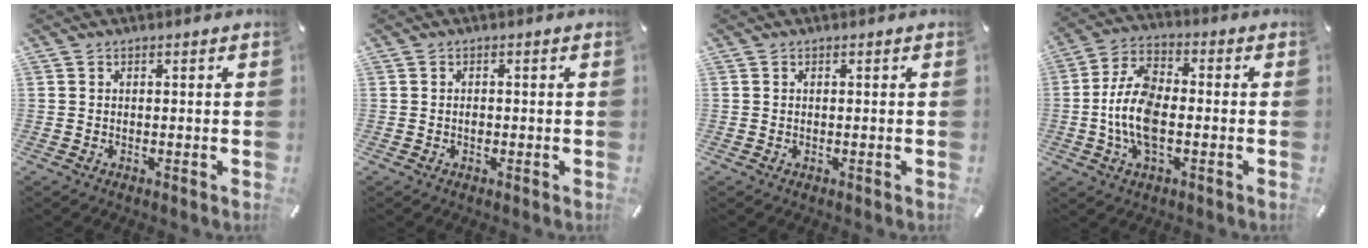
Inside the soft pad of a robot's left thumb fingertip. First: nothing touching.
{"total": 1.1, "force": [-0.3, 0.8, 0.8], "torque": [-0.017, 0.001, -0.006]}
{"total": 0.0}
{"total": 11.9, "force": [-2.0, 6.3, 9.9], "torque": [-0.207, 0.004, -0.035]}